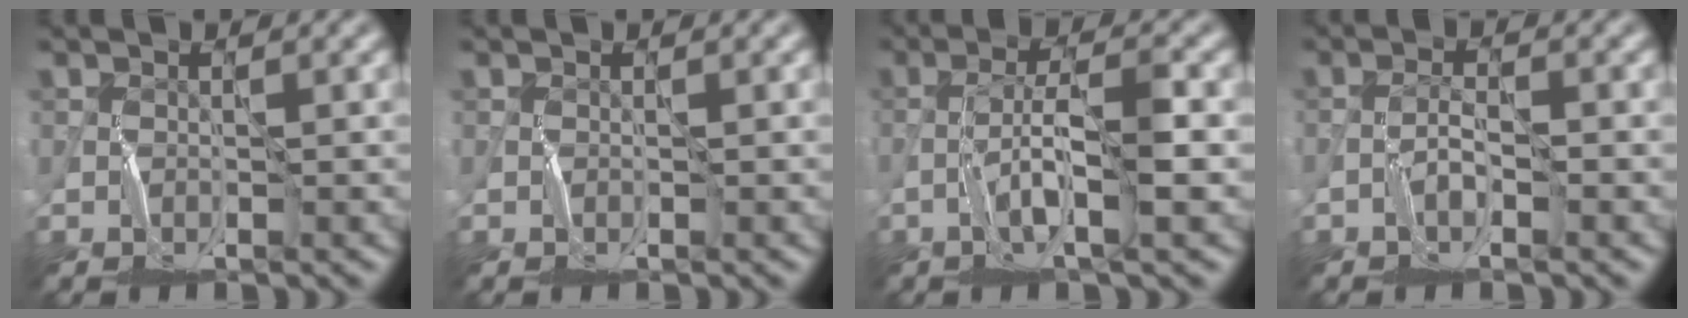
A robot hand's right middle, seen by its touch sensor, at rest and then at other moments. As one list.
[{"total": 0.0}, {"total": 3.9, "force": [-1.5, 0.1, 3.6], "torque": [-0.074, 0.012, -0.032]}, {"total": 0.9, "force": [-0.8, -0.4, 0.2], "torque": [-0.007, 0.005, -0.018]}]